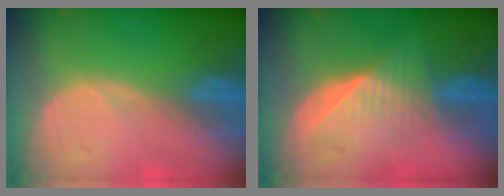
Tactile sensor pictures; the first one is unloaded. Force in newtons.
{"total": 6.4, "press": 5.9, "slide": 2.3}